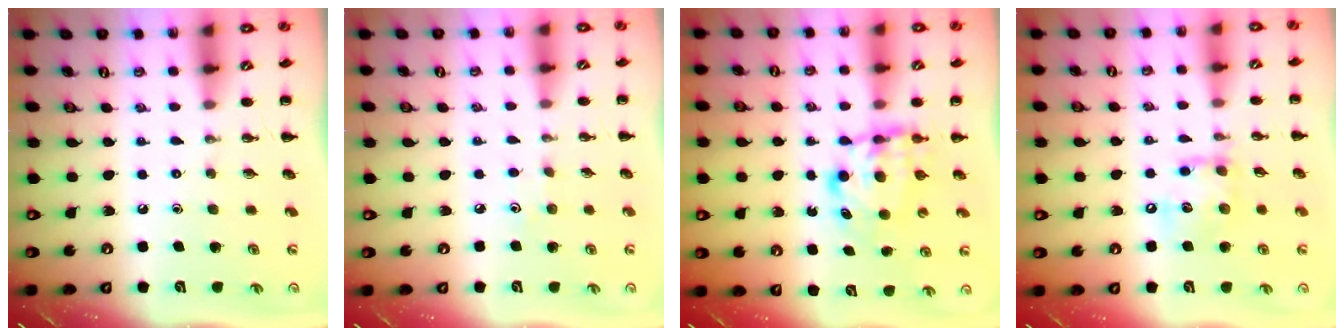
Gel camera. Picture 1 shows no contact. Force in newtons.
{"total": 2.8, "press": 2.7, "slide": 0.8}
{"total": 6.1, "press": 6.1, "slide": 0.6}
{"total": 11.7, "press": 11.7, "slide": 1.2}